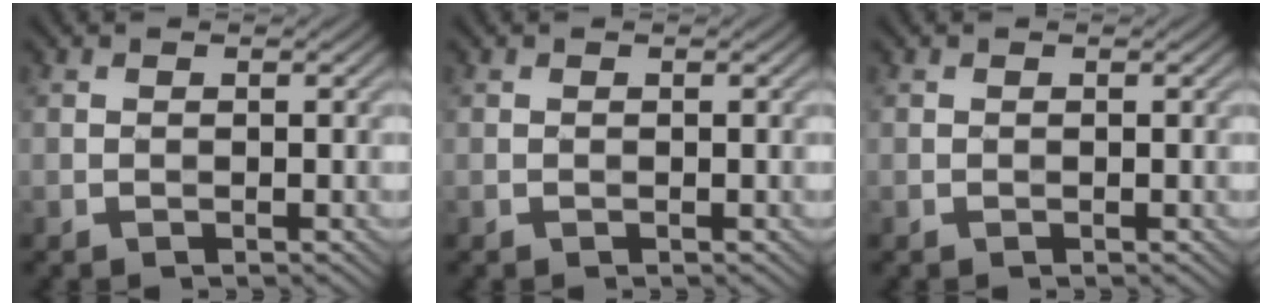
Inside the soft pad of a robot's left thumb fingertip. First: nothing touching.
{"total": 0.0}
{"total": 0.0}